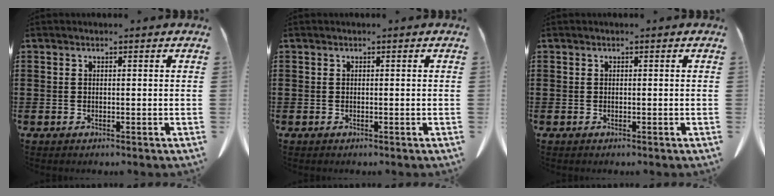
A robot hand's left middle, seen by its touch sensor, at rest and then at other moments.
{"total": 0.0}
{"total": 0.0}